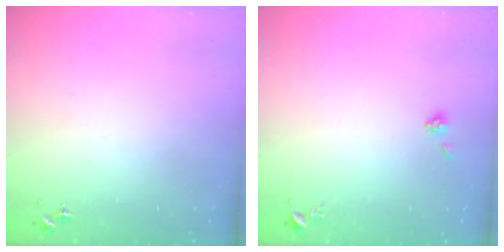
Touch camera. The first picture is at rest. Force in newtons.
{"total": 3.7, "press": 3.5, "slide": 1.4}